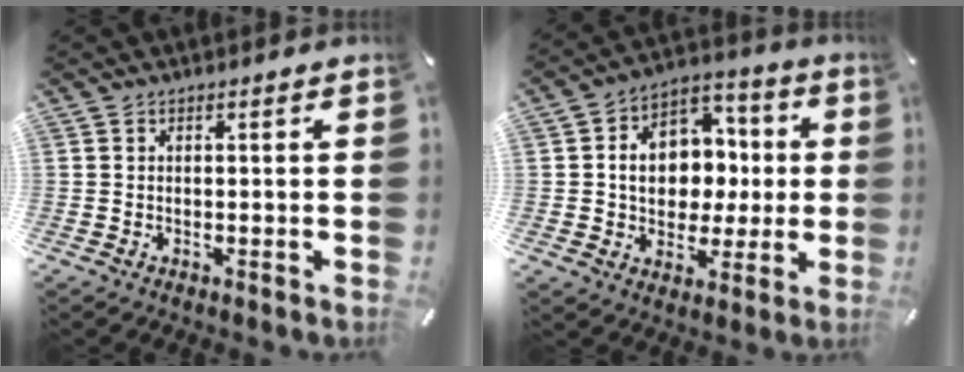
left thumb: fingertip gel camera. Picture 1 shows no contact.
{"total": 12.1, "force": [-0.6, 10.3, 6.3], "torque": [-0.094, 0.012, -0.004]}